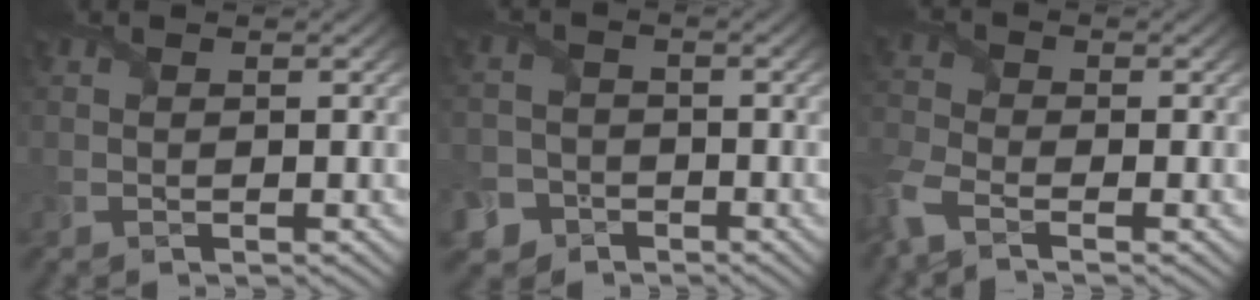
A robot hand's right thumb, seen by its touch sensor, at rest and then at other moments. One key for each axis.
{"total": 5.1, "fx": -3.3, "fy": 3.8, "fz": 0.5, "tx": 0.002, "ty": -0.008, "tz": -0.071}
{"total": 5.5, "fx": -3.5, "fy": 2.6, "fz": 3.4, "tx": -0.098, "ty": -0.018, "tz": -0.088}